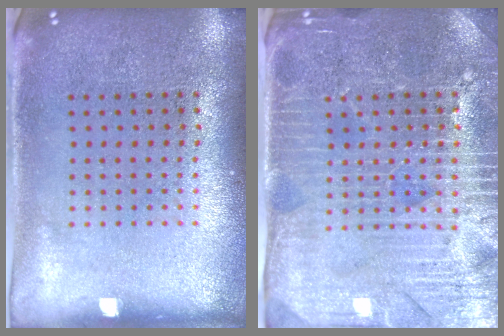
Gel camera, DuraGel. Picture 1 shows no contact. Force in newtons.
{"total": 4.4, "press": 4.1, "slide": 1.6}